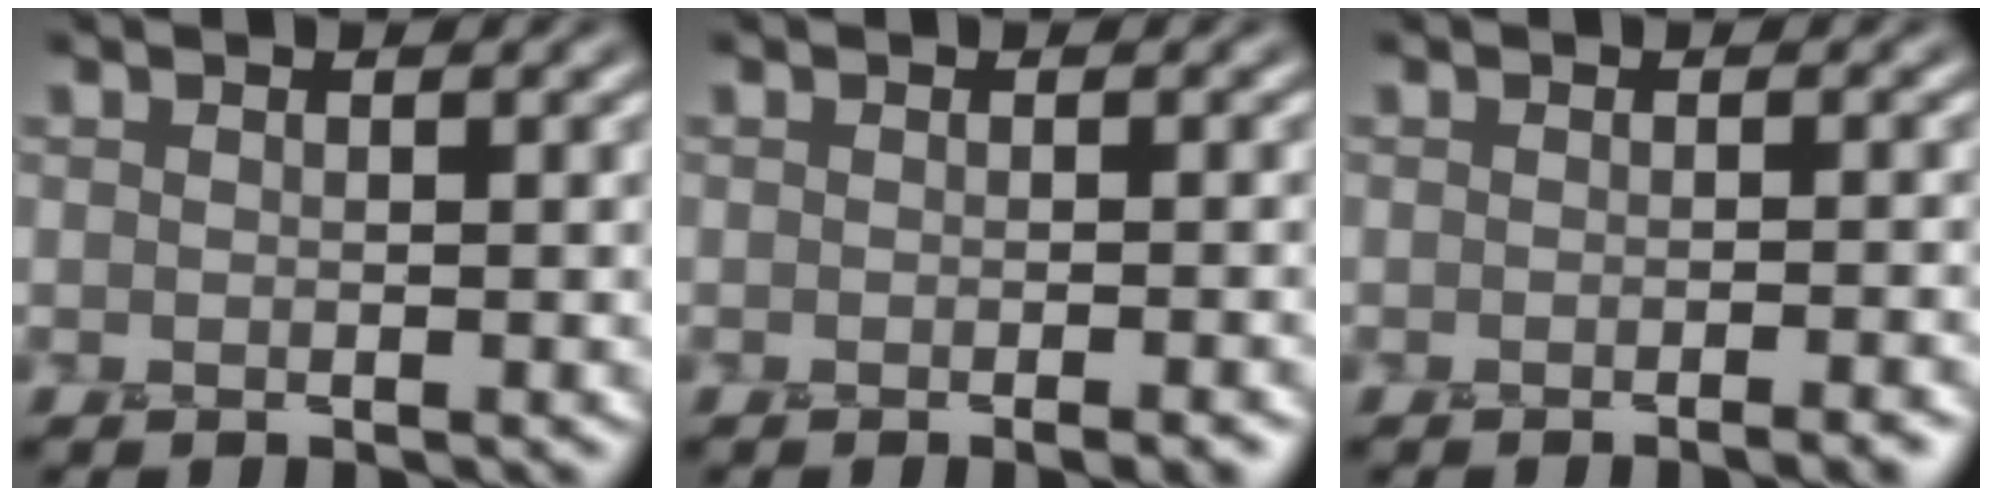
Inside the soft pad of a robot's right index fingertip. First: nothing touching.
{"total": 2.1, "force": [-1.3, 0.5, 1.6], "torque": [-0.003, -0.011, -0.012]}
{"total": 2.5, "force": [-1.5, 0.7, 1.8], "torque": [0.003, -0.007, -0.019]}